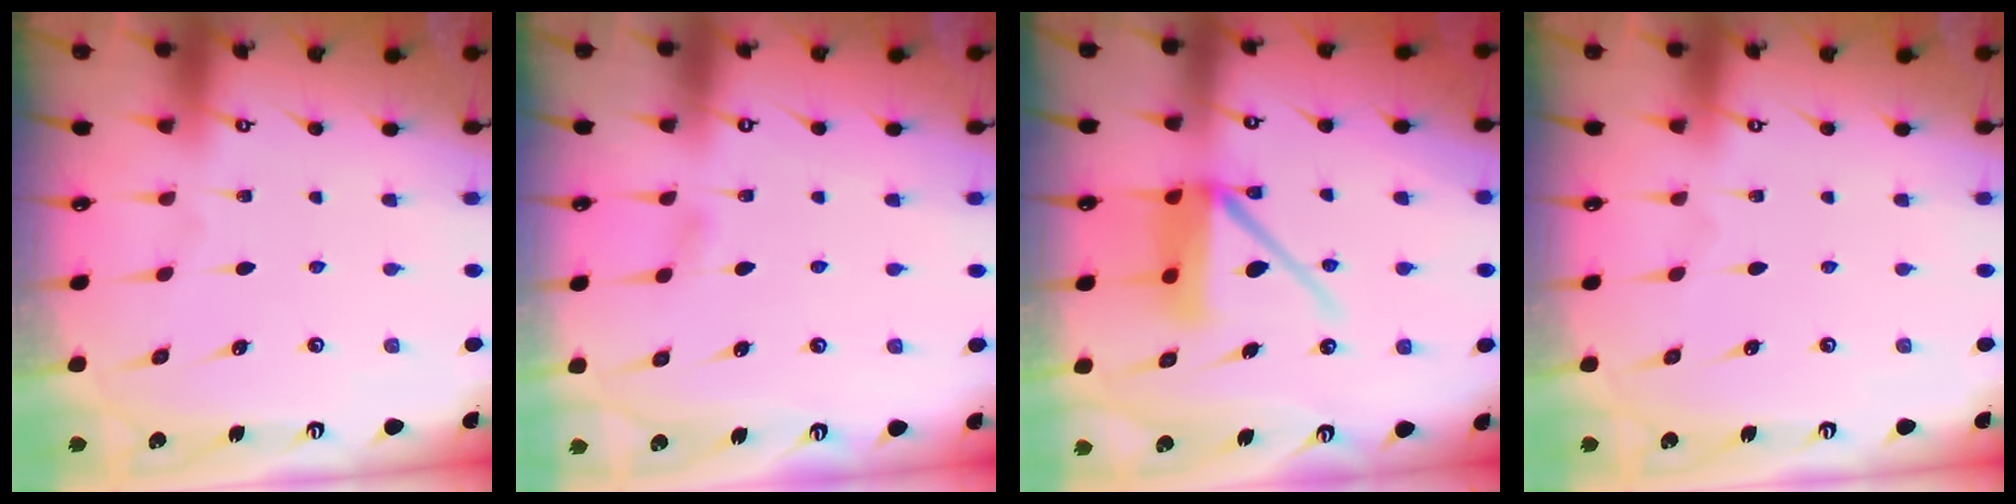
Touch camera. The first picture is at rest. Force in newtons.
{"total": 4.1, "press": 4.1, "slide": 0.3}
{"total": 12.1, "press": 11.9, "slide": 1.8}
{"total": 0.0}